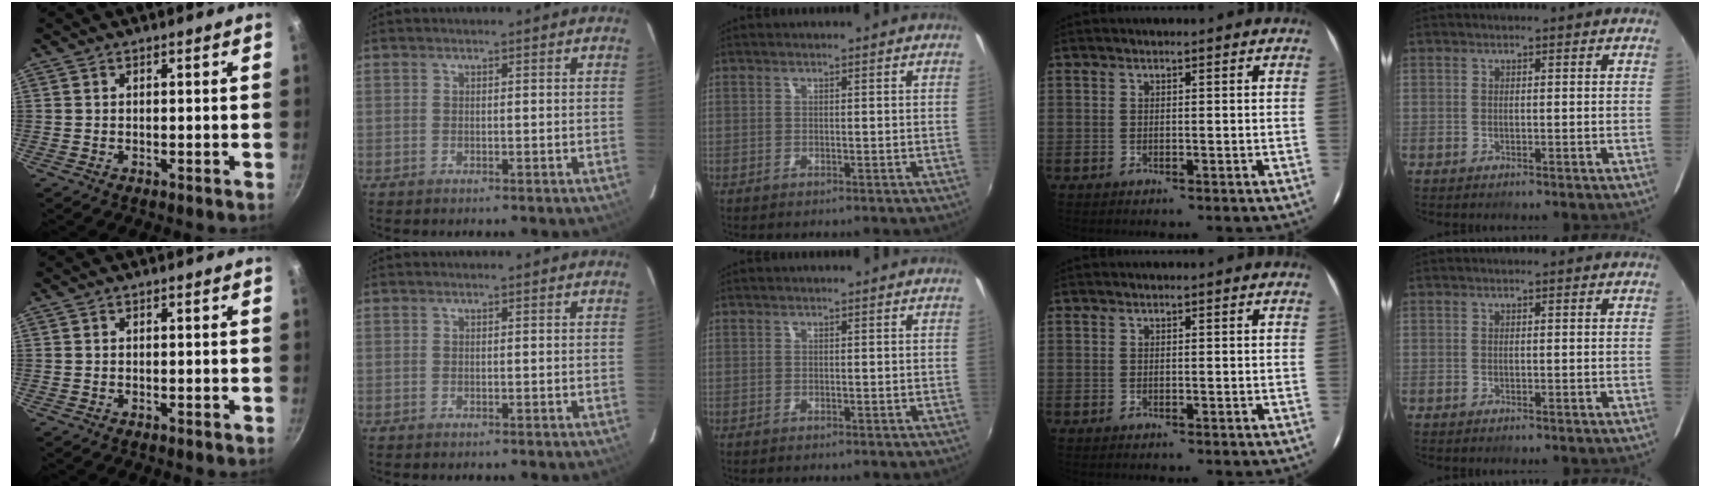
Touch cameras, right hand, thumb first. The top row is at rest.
{}